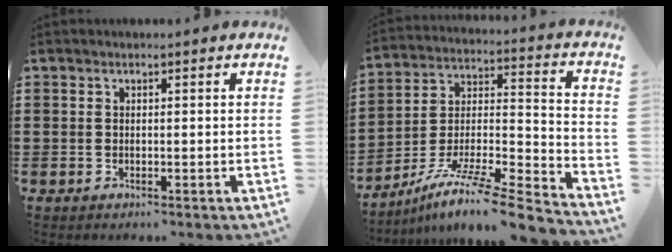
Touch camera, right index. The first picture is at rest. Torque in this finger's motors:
{"motor_torque": [0.52, 0.47, -0.31, 0.02]}